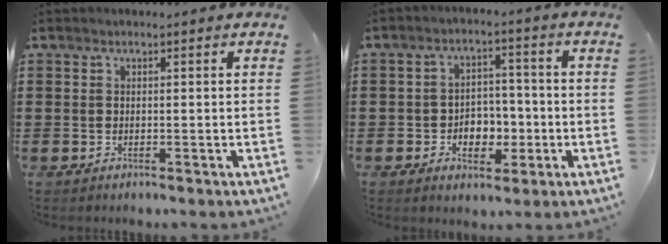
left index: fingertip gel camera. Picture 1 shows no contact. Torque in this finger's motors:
{"motor_torque": [0.23, 0.14, 0.24, 0.08]}